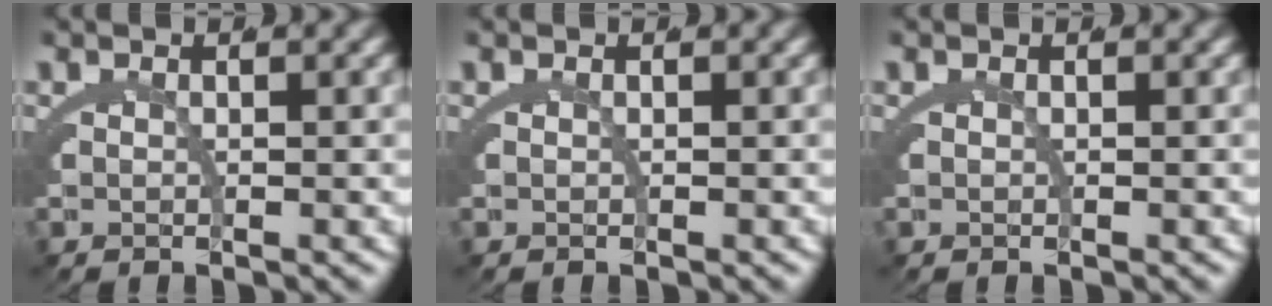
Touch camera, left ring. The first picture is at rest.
{"total": 0.0}
{"total": 0.0}